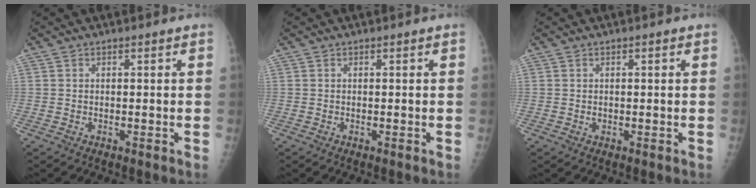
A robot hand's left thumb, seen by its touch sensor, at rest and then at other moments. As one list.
[{"total": 0.0}, {"total": 0.7, "force": [0.1, 0.5, 0.5], "torque": [-0.003, 0.001, 0.003]}]